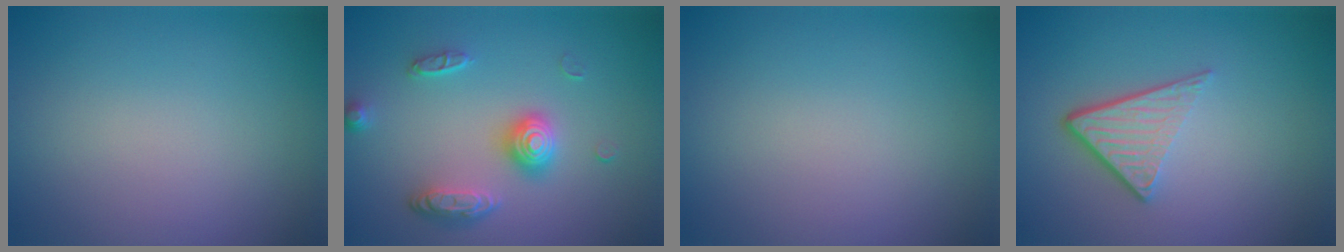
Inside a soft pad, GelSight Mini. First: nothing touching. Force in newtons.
{"total": 3.3, "press": 2.9, "slide": 1.6}
{"total": 0.0}
{"total": 3.9, "press": 2.7, "slide": 2.9}